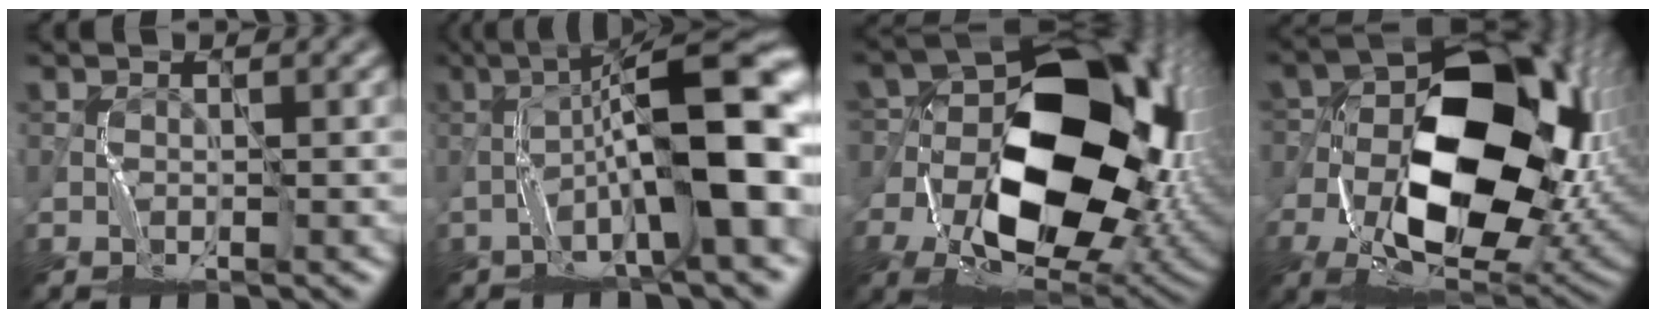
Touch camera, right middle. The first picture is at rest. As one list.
[{"total": 10.9, "force": [-2.6, 1.7, 10.4], "torque": [-0.167, 0.027, -0.039]}, {"total": 19.0, "force": [-2.5, 12.4, 14.2], "torque": [-0.235, -0.012, -0.011]}, {"total": 17.3, "force": [-2.5, 11.0, 13.2], "torque": [-0.221, -0.011, -0.030]}]